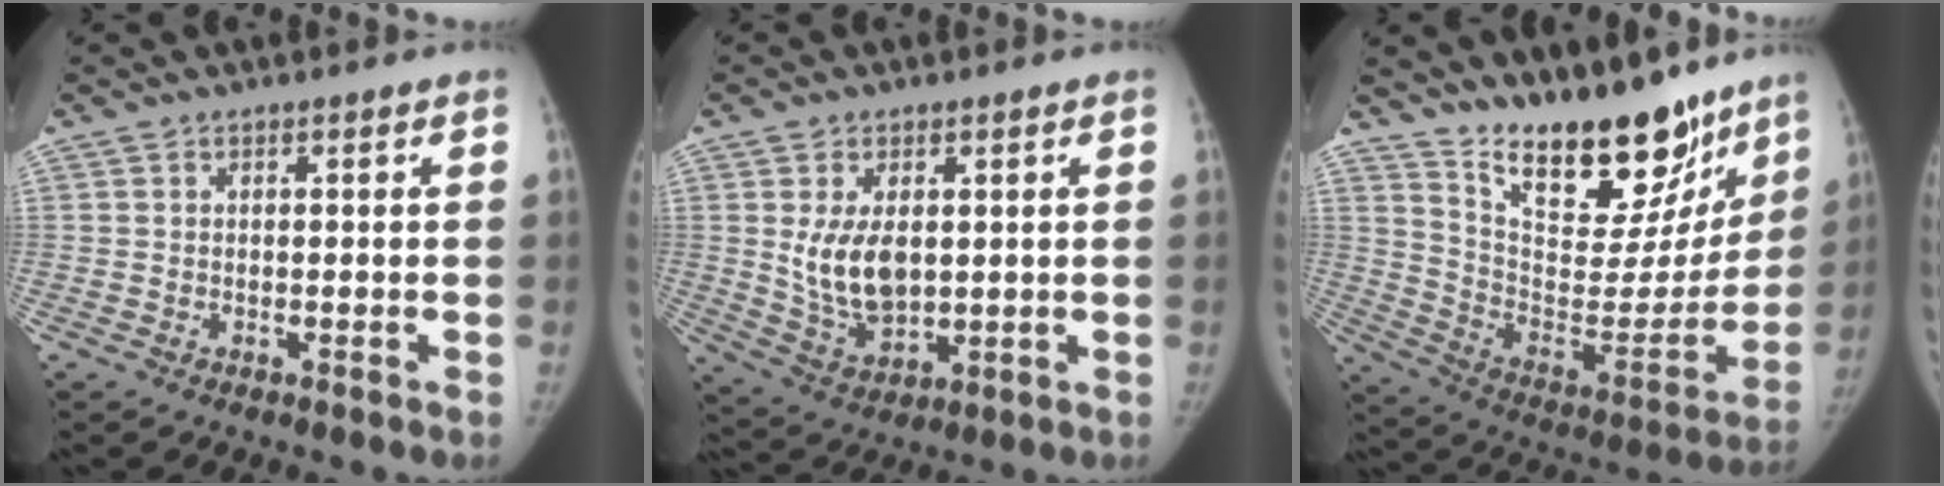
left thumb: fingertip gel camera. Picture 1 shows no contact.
{"total": 9.4, "force": [1.3, 5.8, 7.3], "torque": [-0.118, -0.017, 0.043]}
{"total": 25.3, "force": [19.1, 9.8, 13.4], "torque": [-0.160, -0.107, 0.303]}